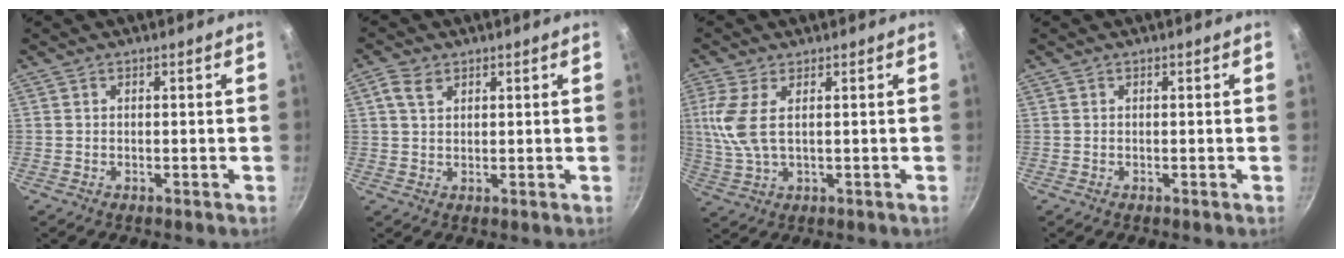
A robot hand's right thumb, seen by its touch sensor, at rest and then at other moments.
{"total": 3.6, "force": [1.8, 2.3, 2.1], "torque": [-0.033, 0.000, 0.032]}
{"total": 7.4, "force": [1.7, 3.0, 6.5], "torque": [-0.152, -0.002, 0.037]}
{"total": 0.0}